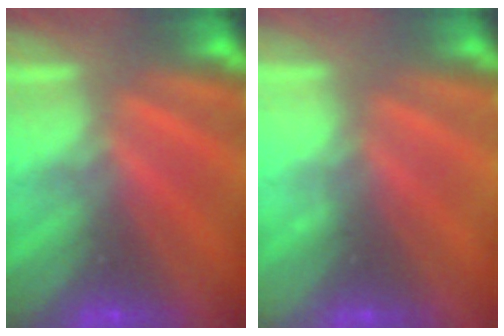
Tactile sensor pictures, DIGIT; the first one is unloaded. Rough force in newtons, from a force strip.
{"total": 2.3}